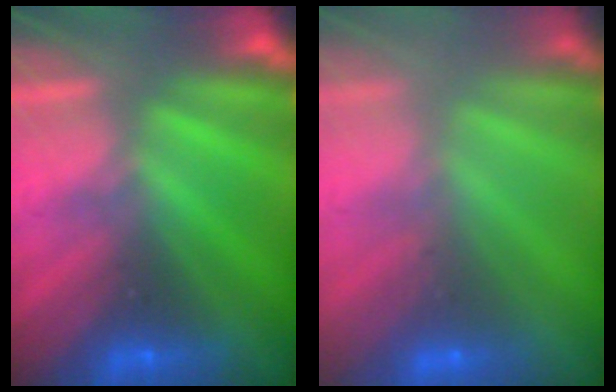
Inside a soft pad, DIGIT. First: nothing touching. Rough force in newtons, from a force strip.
{"total": 2.4}